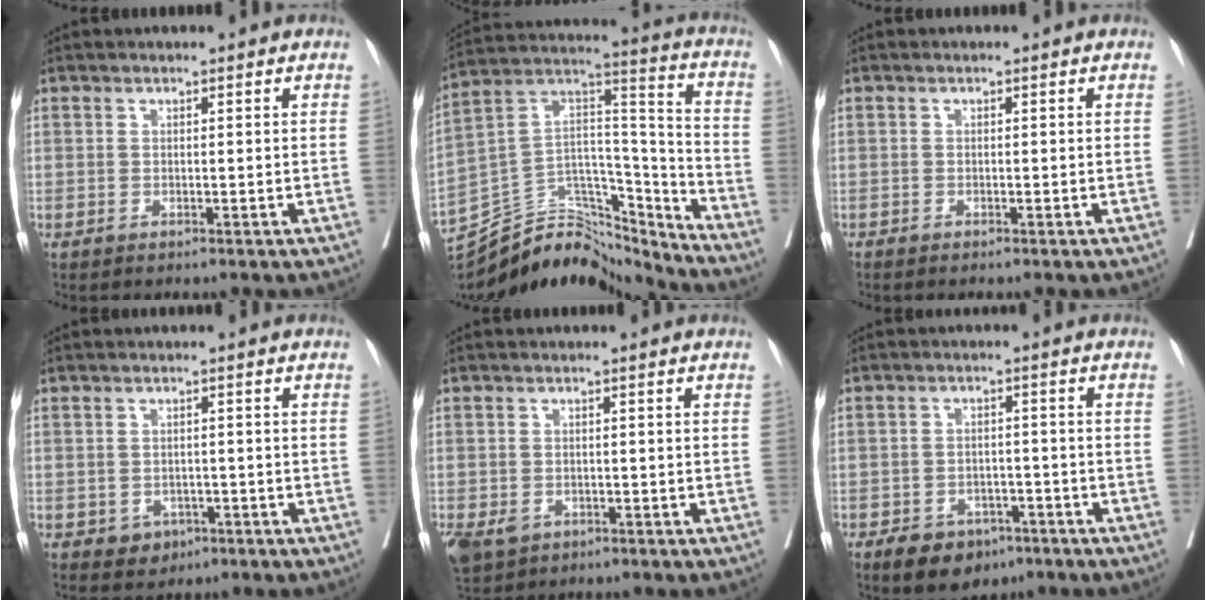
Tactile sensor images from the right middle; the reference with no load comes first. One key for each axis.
{"total": 19.5, "fx": -18.5, "fy": 4.8, "fz": 4.1, "tx": -0.070, "ty": 0.061, "tz": -0.307}
{"total": 0.7, "fx": -0.6, "fy": 0.0, "fz": 0.2, "tx": -0.004, "ty": -0.002, "tz": -0.013}
{"total": 2.8, "fx": -1.3, "fy": 2.3, "fz": 0.9, "tx": -0.006, "ty": 0.006, "tz": -0.010}
{"total": 6.6, "fx": -3.2, "fy": 5.1, "fz": 2.8, "tx": -0.070, "ty": -0.008, "tz": -0.044}
{"total": 6.8, "fx": -4.4, "fy": 4.2, "fz": 3.0, "tx": -0.044, "ty": 0.003, "tz": -0.060}